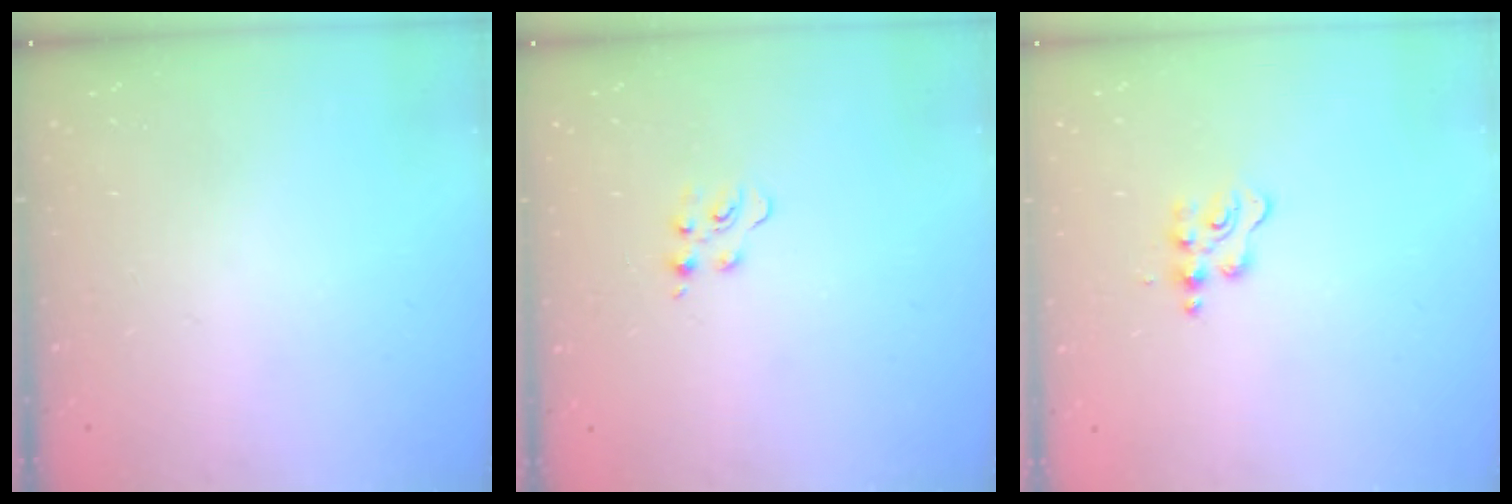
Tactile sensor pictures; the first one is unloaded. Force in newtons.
{"total": 3.9, "press": 3.9, "slide": 0.5}
{"total": 3.4, "press": 3.3, "slide": 0.6}